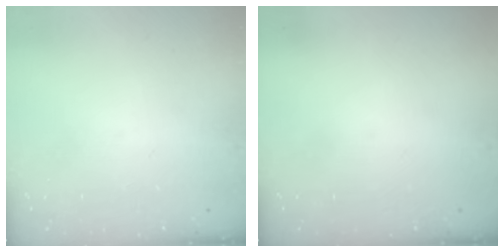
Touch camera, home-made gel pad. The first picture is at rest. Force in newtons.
{"total": 0.0}